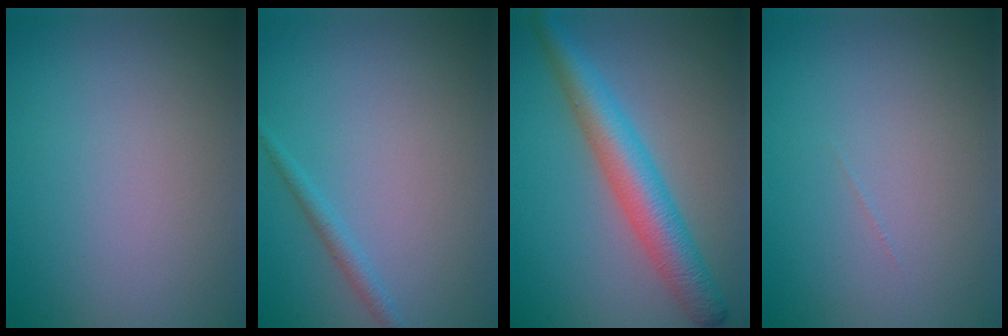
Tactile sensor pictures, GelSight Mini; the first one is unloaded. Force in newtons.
{"total": 1.3, "press": 1.3, "slide": 0.1}
{"total": 5.6, "press": 5.6, "slide": 0.1}
{"total": 0.0}